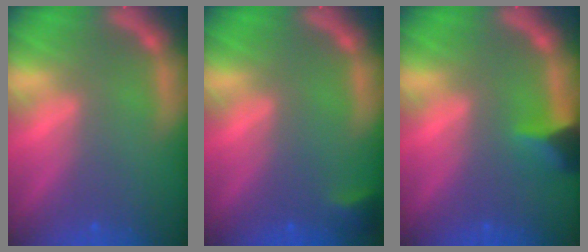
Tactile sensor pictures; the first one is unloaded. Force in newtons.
{"total": 1.4}
{"total": 2.9}